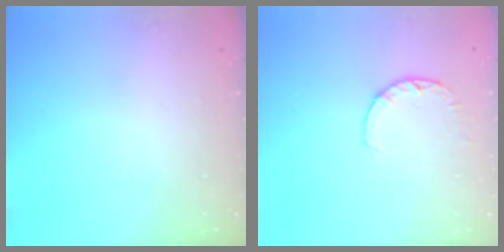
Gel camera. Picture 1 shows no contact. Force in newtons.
{"total": 2.8, "press": 2.7, "slide": 0.5}